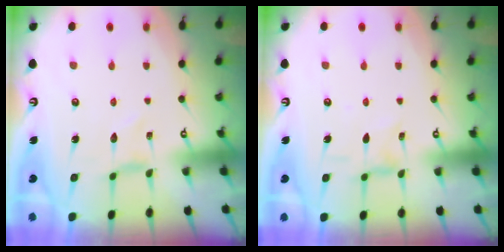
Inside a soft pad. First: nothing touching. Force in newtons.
{"total": 1.3, "press": 1.3, "slide": 0.2}